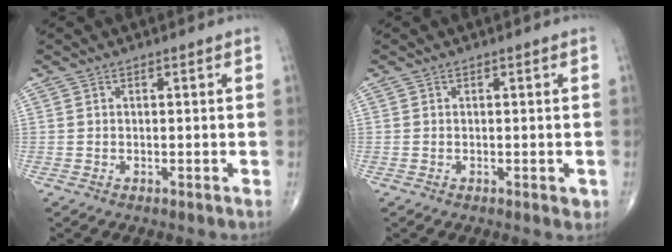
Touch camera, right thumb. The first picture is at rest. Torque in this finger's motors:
{"motor_torque": [0.26, 0.39, -0.13, -0.06, 0.03]}